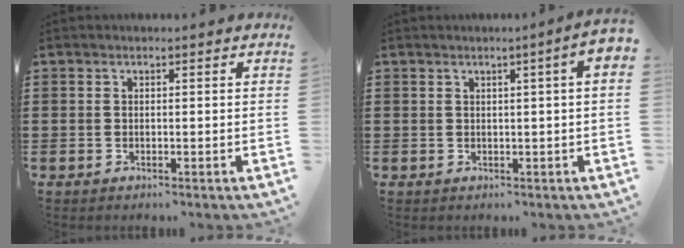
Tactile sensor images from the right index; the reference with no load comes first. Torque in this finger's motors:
{"motor_torque": [1.23, 0.01, 0.22, 0.08]}